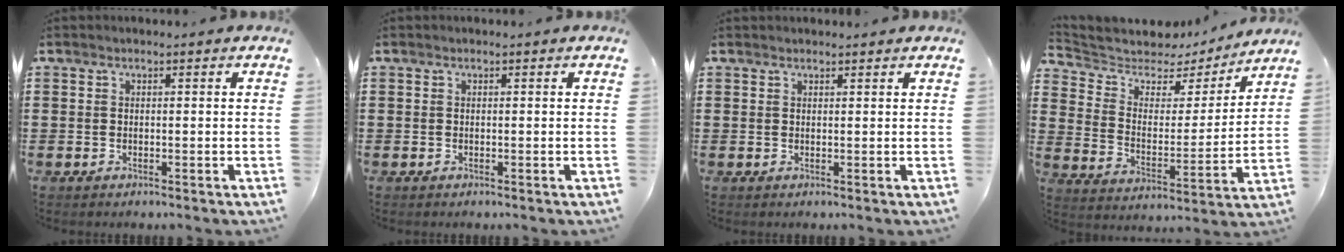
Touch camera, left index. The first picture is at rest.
{"total": 0.0}
{"total": 0.8, "force": [0.8, 0.1, 0.0], "torque": [-0.002, 0.000, 0.016]}
{"total": 5.2, "force": [4.5, 2.6, 0.6], "torque": [-0.049, -0.034, 0.072]}